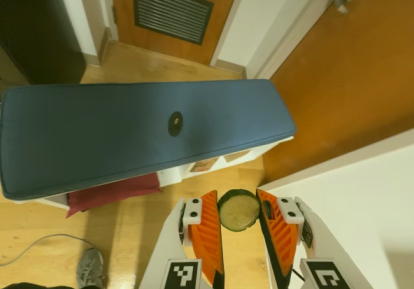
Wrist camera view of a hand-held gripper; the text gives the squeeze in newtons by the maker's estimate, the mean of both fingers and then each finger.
{"total": 11.1, "left": 11.7, "right": 10.5}